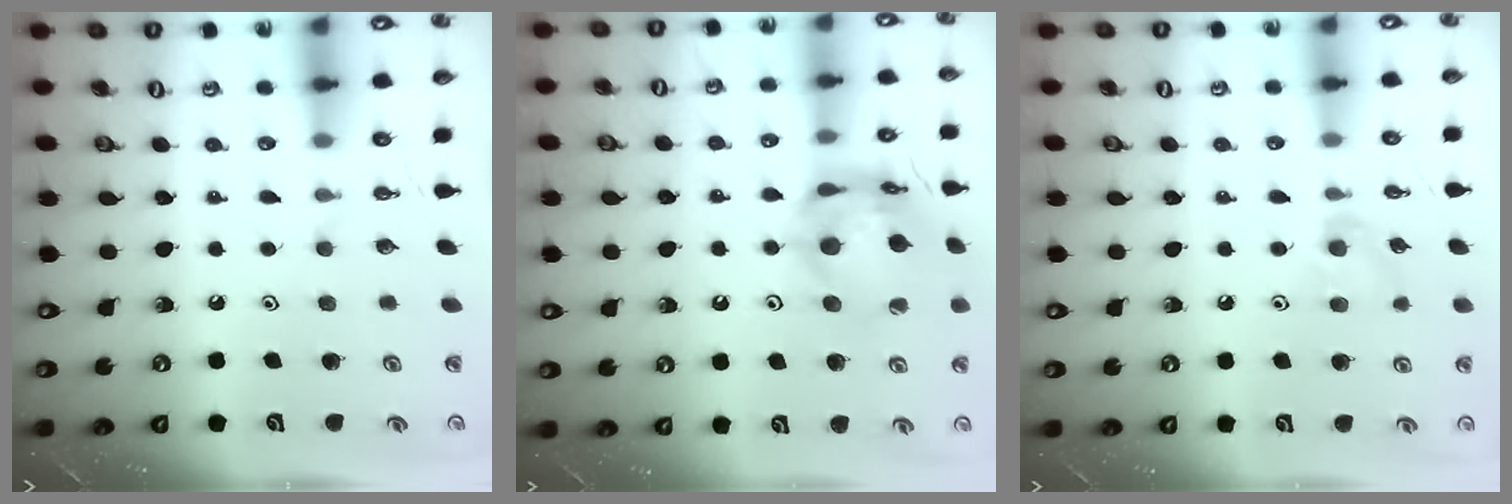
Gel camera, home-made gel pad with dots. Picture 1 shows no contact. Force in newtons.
{"total": 15.6, "press": 15.5, "slide": 1.8}
{"total": 5.6, "press": 5.5, "slide": 1.0}